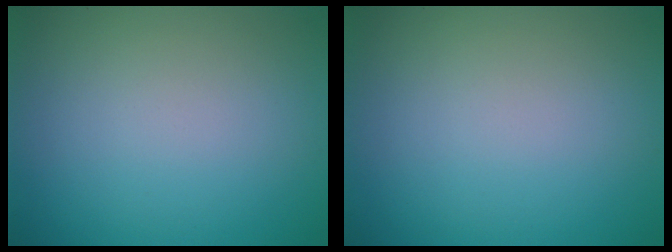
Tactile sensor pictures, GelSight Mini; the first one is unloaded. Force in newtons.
{"total": 0.0}